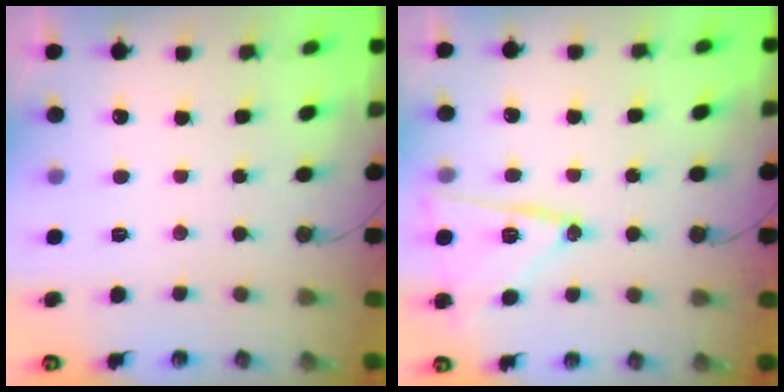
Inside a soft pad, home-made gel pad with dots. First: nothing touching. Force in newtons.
{"total": 14.2, "press": 14.2, "slide": 0.5}